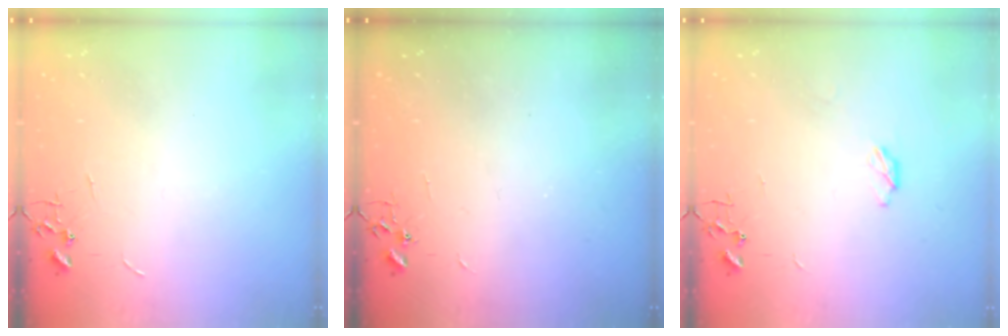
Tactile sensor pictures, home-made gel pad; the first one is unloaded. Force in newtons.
{"total": 2.1, "press": 2.1, "slide": 0.4}
{"total": 3.4, "press": 3.4, "slide": 0.5}